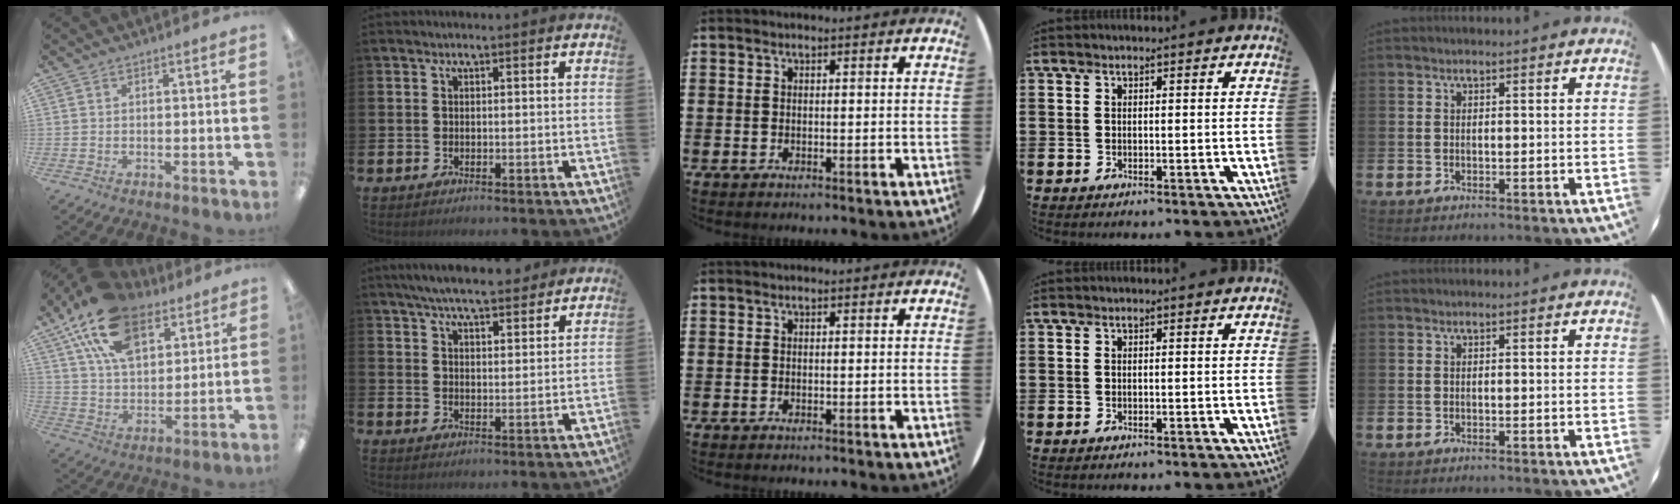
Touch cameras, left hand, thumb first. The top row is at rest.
{"thumb": {"total": 19.5, "force": [11.4, 10.8, 11.5], "torque": [-0.205, -0.036, 0.206]}, "index": {"total": 5.7, "force": [5.4, 0.8, 1.7], "torque": [-0.045, -0.017, 0.099]}}